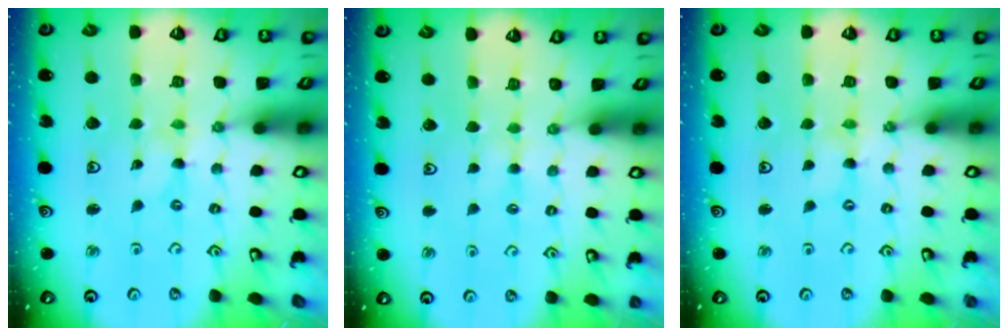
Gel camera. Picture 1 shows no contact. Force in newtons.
{"total": 1.1, "press": 1.1, "slide": 0.3}
{"total": 0.0}